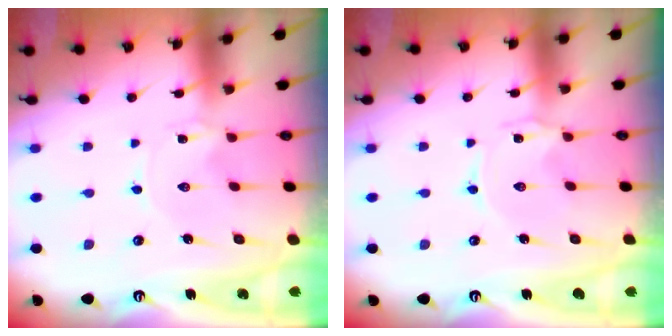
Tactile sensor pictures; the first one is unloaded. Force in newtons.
{"total": 0.0}